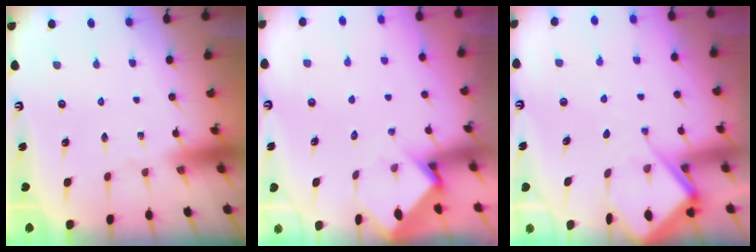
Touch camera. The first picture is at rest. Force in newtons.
{"total": 3.7, "press": 3.7, "slide": 0.3}
{"total": 6.6, "press": 6.6, "slide": 0.6}